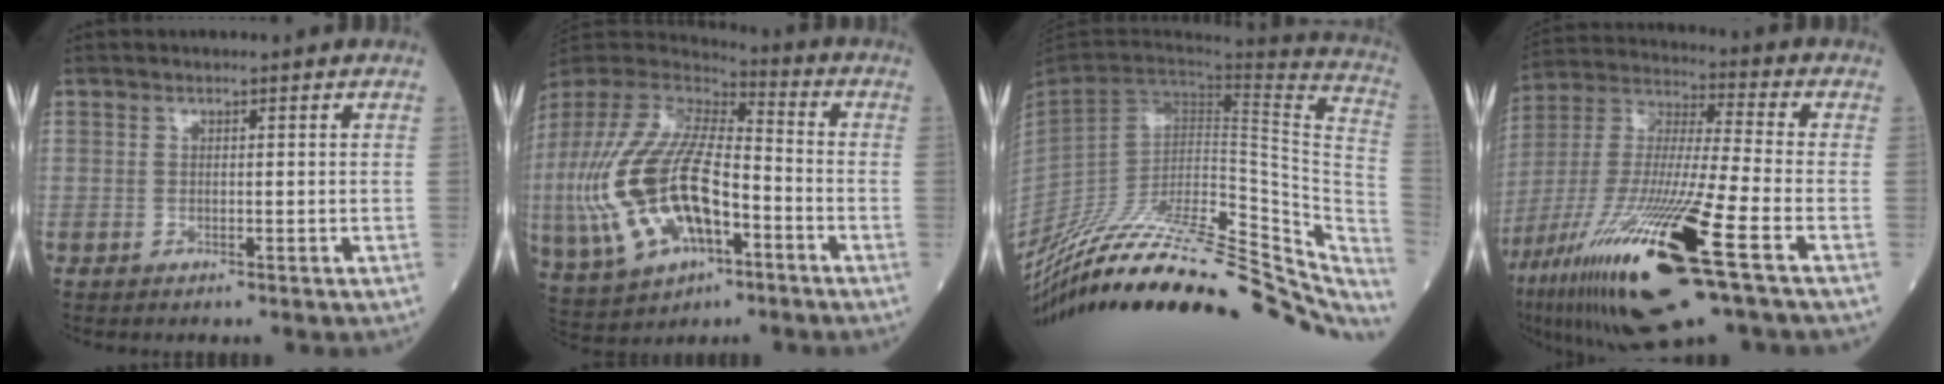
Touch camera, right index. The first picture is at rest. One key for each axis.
{"total": 23.0, "fx": -6.7, "fy": 10.1, "fz": 19.6, "tx": -0.472, "ty": -0.018, "tz": -0.117}
{"total": 38.3, "fx": -30.9, "fy": 10.4, "fz": 20.0, "tx": -0.265, "ty": -0.047, "tz": -0.437}
{"total": 24.5, "fx": -11.6, "fy": 2.0, "fz": 21.4, "tx": -0.433, "ty": -0.061, "tz": -0.211}